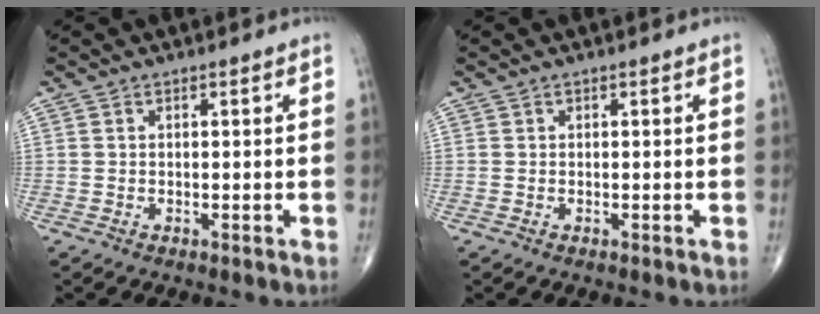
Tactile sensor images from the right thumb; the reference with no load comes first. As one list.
[{"total": 0.0}]